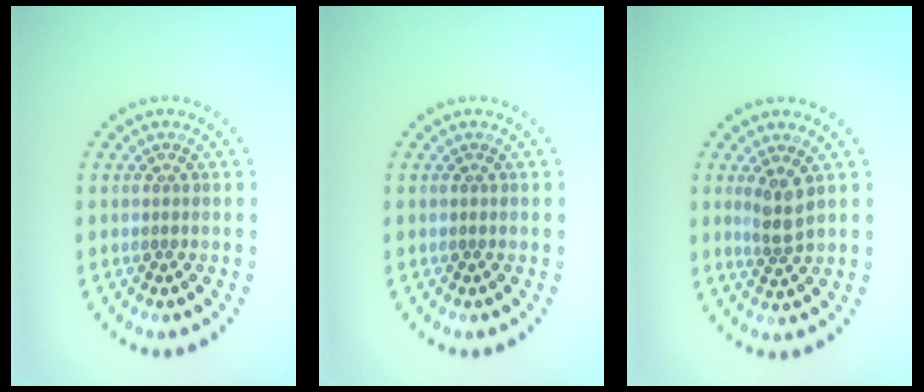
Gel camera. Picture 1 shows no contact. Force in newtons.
{"total": 0.0}
{"total": 2.3, "press": 1.8, "slide": 1.4}